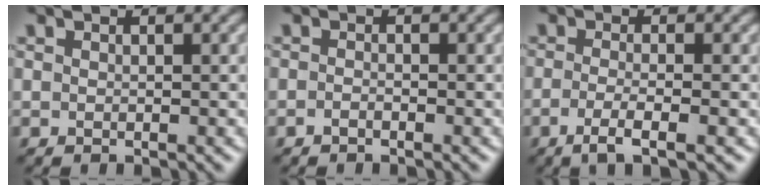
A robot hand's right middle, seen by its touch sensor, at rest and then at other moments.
{"total": 0.6, "force": [-0.5, 0.2, 0.4], "torque": [-0.008, -0.001, -0.010]}
{"total": 3.1, "force": [-1.4, 0.7, 2.7], "torque": [-0.048, -0.007, -0.034]}